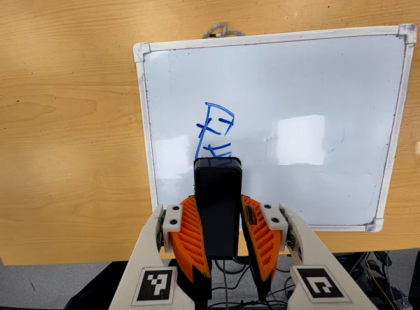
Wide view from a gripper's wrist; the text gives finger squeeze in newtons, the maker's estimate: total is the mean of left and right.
{"total": 8.0, "left": 5.7, "right": 10.2}